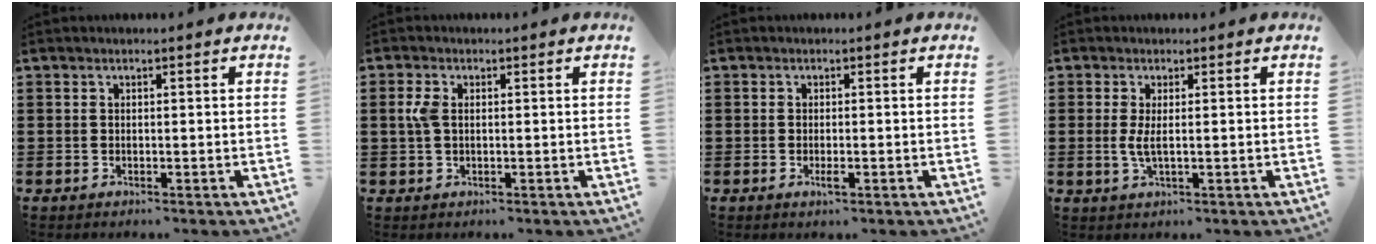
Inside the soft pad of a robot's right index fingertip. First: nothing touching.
{"total": 3.0, "force": [0.4, 1.7, 2.5], "torque": [-0.076, 0.000, -0.002]}
{"total": 1.3, "force": [-0.6, 0.3, 1.2], "torque": [-0.022, -0.003, -0.010]}
{"total": 2.3, "force": [0.0, 0.3, 2.3], "torque": [-0.057, -0.009, -0.004]}